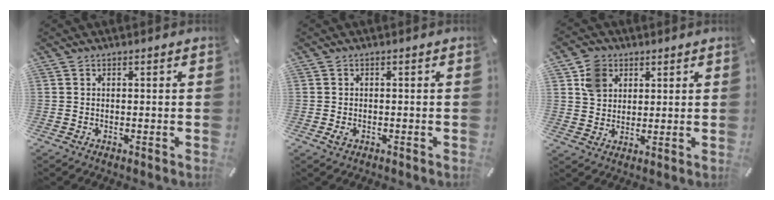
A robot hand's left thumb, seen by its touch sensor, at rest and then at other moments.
{"total": 1.7, "force": [-0.7, 1.0, 1.1], "torque": [-0.019, 0.001, -0.012]}
{"total": 7.1, "force": [2.8, 6.2, 2.3], "torque": [-0.047, 0.011, 0.055]}